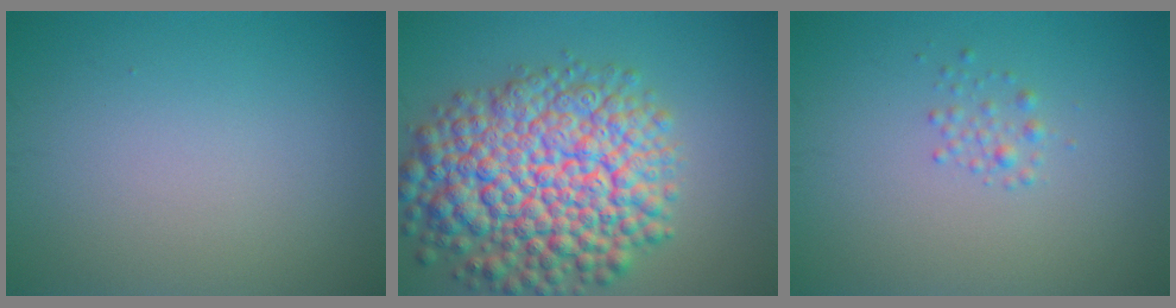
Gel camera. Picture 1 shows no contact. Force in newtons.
{"total": 12.4, "press": 12.4, "slide": 0.5}
{"total": 1.1, "press": 1.1, "slide": 0.1}